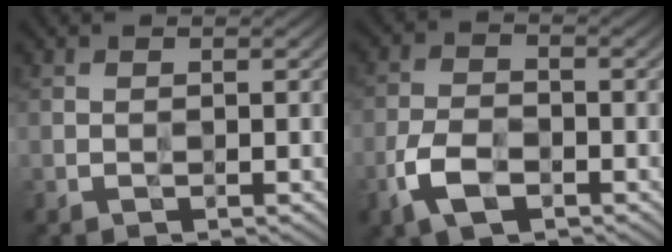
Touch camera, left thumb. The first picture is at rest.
{"total": 5.9, "force": [-3.0, 3.0, 4.1], "torque": [-0.089, -0.005, -0.067]}